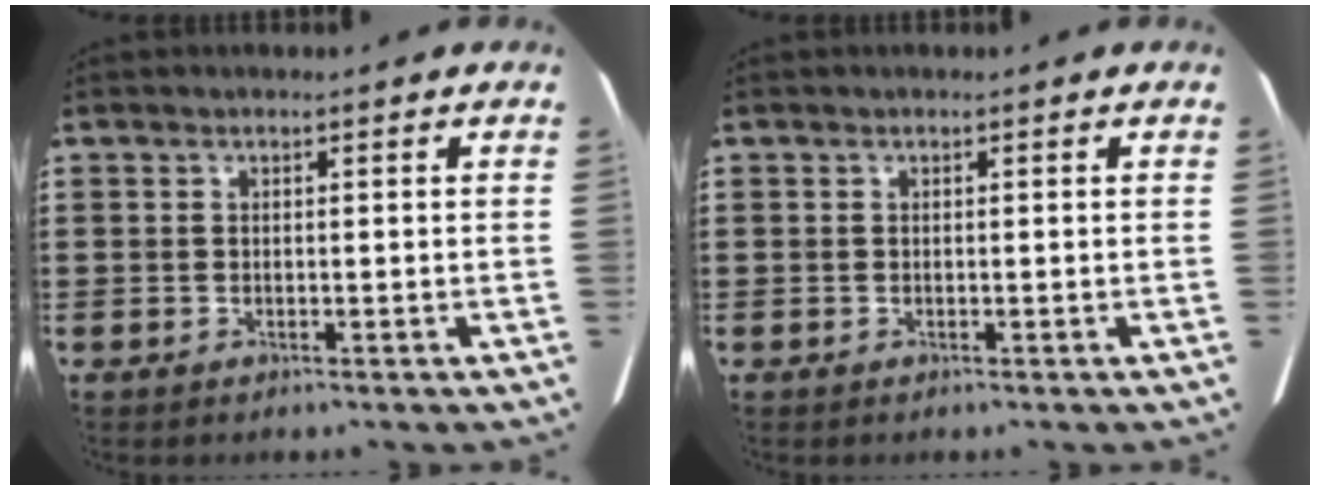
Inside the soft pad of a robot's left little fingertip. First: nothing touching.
{"total": 0.0}